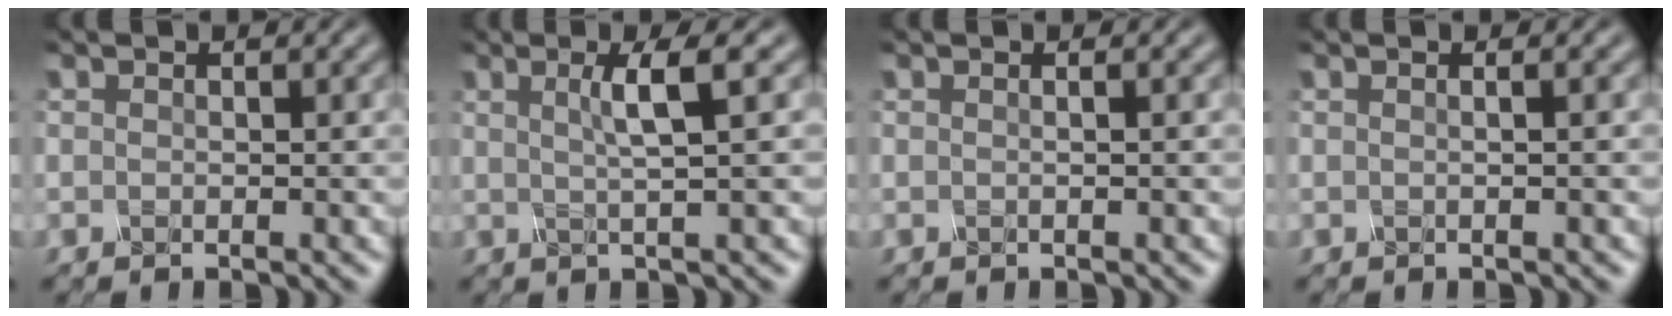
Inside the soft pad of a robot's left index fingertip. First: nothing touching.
{"total": 3.5, "force": [1.0, 0.6, 3.3], "torque": [-0.050, 0.008, 0.014]}
{"total": 1.2, "force": [0.2, 0.5, 1.0], "torque": [-0.008, 0.000, -0.009]}
{"total": 1.8, "force": [0.4, 0.9, 1.5], "torque": [-0.006, -0.001, -0.015]}